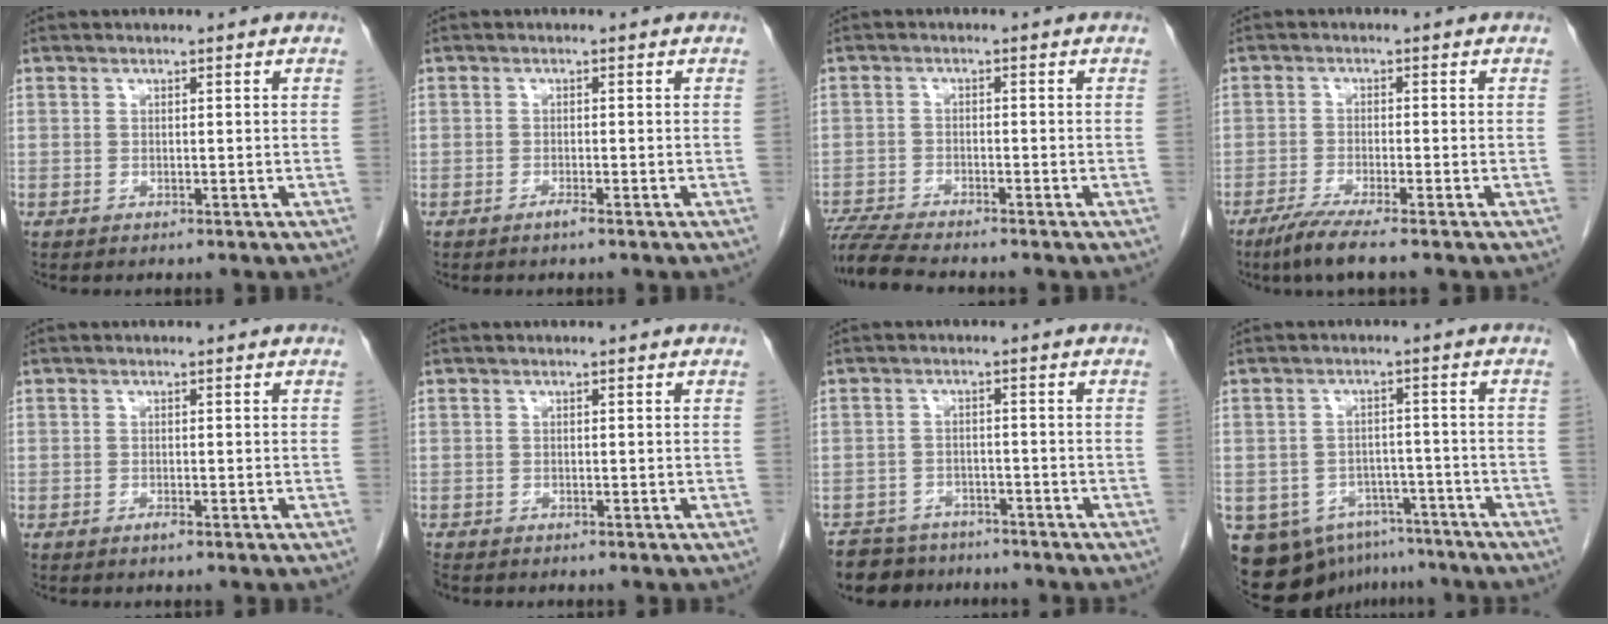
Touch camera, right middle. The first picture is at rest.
{"total": 0.9, "force": [-0.7, -0.1, 0.6], "torque": [-0.013, -0.001, -0.012]}
{"total": 7.1, "force": [-6.5, 0.0, 2.8], "torque": [-0.049, -0.018, -0.114]}
{"total": 5.2, "force": [-3.8, -0.4, 3.5], "torque": [-0.067, -0.015, -0.072]}
{"total": 0.6, "force": [-0.5, 0.0, 0.4], "torque": [-0.009, 0.000, -0.007]}
{"total": 1.1, "force": [-1.0, 0.5, 0.3], "torque": [-0.012, -0.003, -0.019]}
{"total": 8.1, "force": [-7.0, 4.0, 1.3], "torque": [-0.019, 0.001, -0.104]}
{"total": 11.3, "force": [-8.0, 7.4, 3.1], "torque": [-0.055, 0.016, -0.104]}